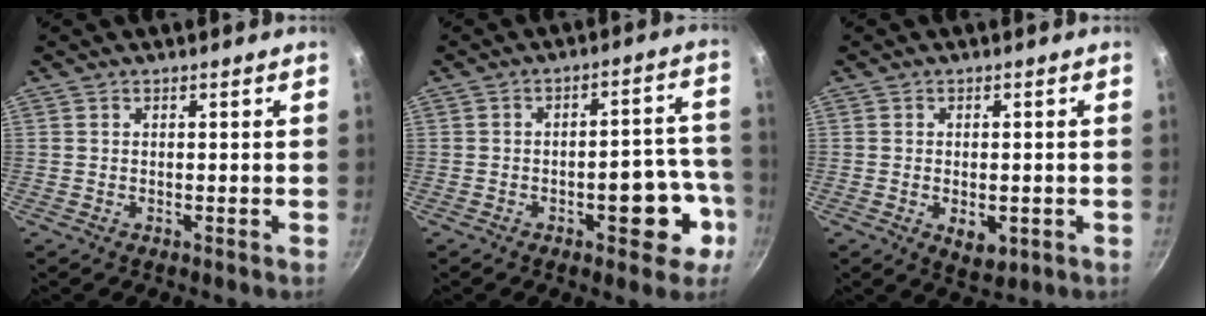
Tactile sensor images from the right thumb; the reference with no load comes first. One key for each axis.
{"total": 10.6, "fx": -4.2, "fy": 5.1, "fz": 8.2, "tx": -0.061, "ty": 0.045, "tz": -0.051}
{"total": 4.9, "fx": -1.3, "fy": 2.9, "fz": 3.7, "tx": -0.048, "ty": -0.005, "tz": -0.010}